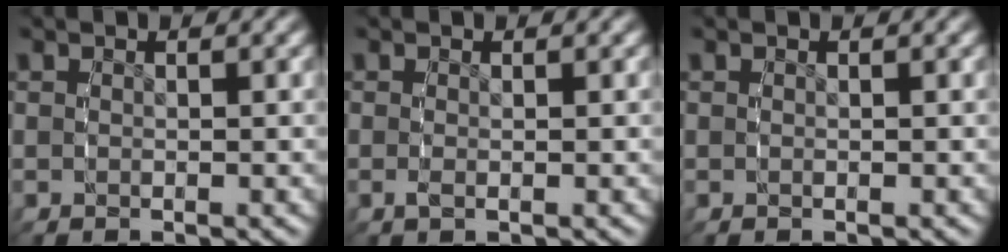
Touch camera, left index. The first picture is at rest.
{"total": 0.6, "force": [-0.3, -0.2, 0.4], "torque": [-0.017, -0.007, -0.003]}
{"total": 0.0}